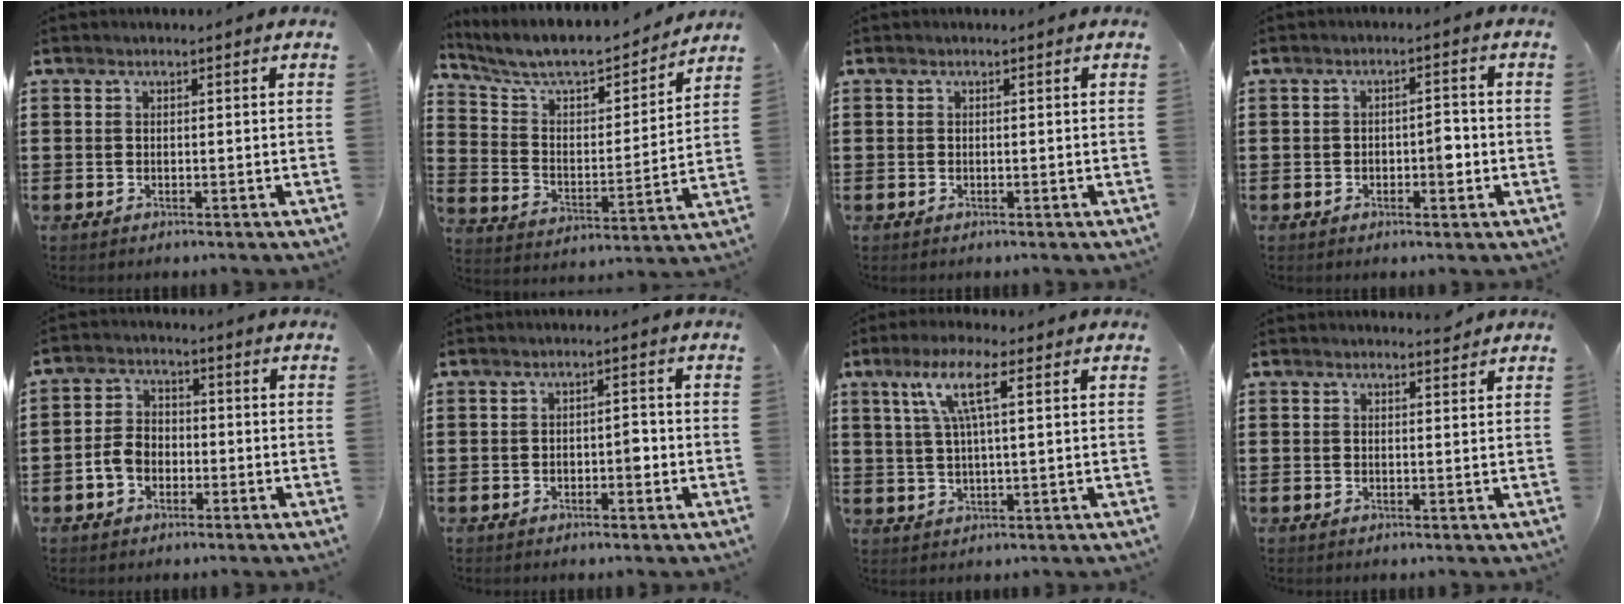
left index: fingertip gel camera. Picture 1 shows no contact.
{"total": 7.4, "force": [6.5, 1.9, 2.8], "torque": [-0.087, -0.045, 0.108]}
{"total": 0.0}
{"total": 3.0, "force": [-0.8, 1.5, 2.6], "torque": [-0.040, 0.002, -0.018]}
{"total": 4.5, "force": [-1.8, 3.2, 2.6], "torque": [-0.064, 0.006, -0.038]}
{"total": 2.1, "force": [-0.7, 0.9, 1.7], "torque": [-0.026, 0.000, -0.017]}
{"total": 7.1, "force": [2.8, 1.3, 6.4], "torque": [-0.133, 0.006, 0.046]}
{"total": 1.6, "force": [1.5, 0.2, 0.3], "torque": [-0.002, -0.002, 0.028]}